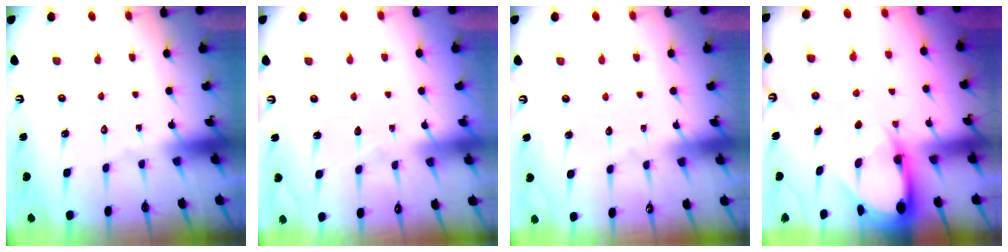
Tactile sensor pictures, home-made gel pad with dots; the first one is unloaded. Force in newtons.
{"total": 2.7, "press": 2.7, "slide": 0.3}
{"total": 2.7, "press": 2.7, "slide": 0.2}
{"total": 4.4, "press": 4.4, "slide": 0.5}